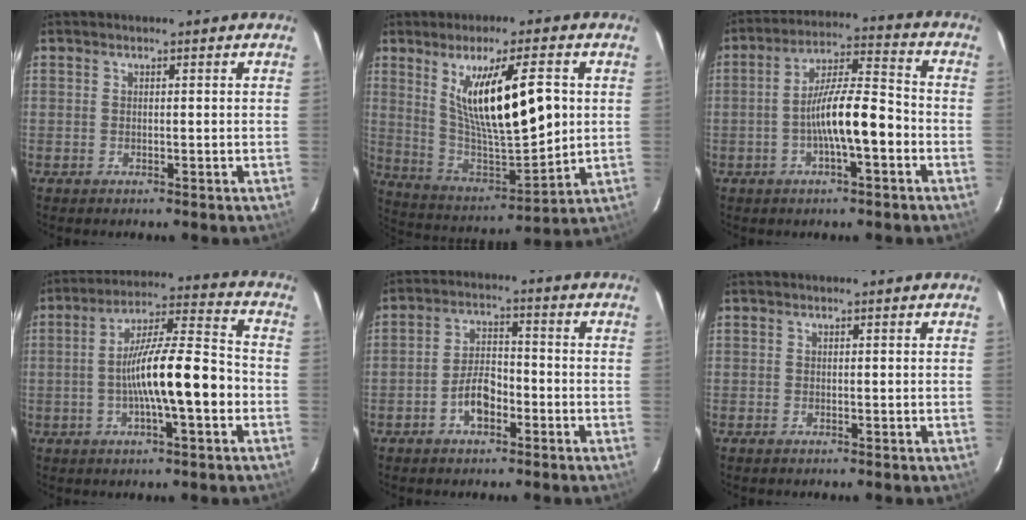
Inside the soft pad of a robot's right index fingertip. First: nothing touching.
{"total": 18.3, "force": [4.3, 4.8, 17.2], "torque": [-0.288, -0.017, 0.095]}
{"total": 10.6, "force": [-3.4, 2.1, 9.8], "torque": [-0.176, 0.012, -0.057]}
{"total": 14.3, "force": [-3.4, 2.1, 13.7], "torque": [-0.229, 0.012, -0.057]}
{"total": 6.0, "force": [-3.0, 3.1, 4.1], "torque": [-0.083, 0.014, -0.050]}
{"total": 0.0}